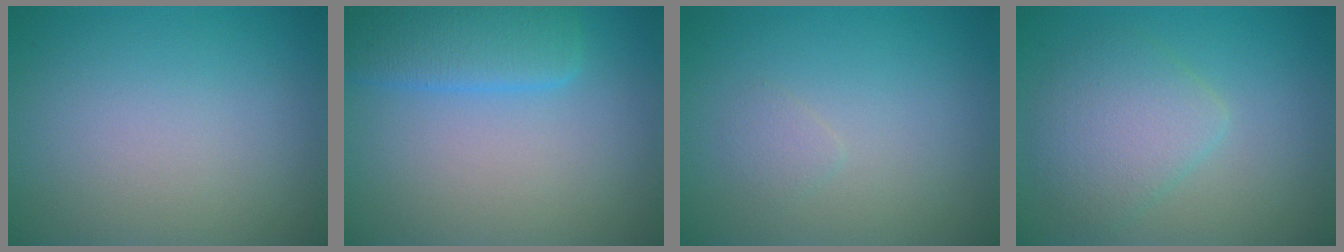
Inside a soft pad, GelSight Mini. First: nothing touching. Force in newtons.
{"total": 4.2, "press": 4.2, "slide": 0.2}
{"total": 0.8, "press": 0.8, "slide": 0.1}
{"total": 3.8, "press": 3.8, "slide": 0.1}